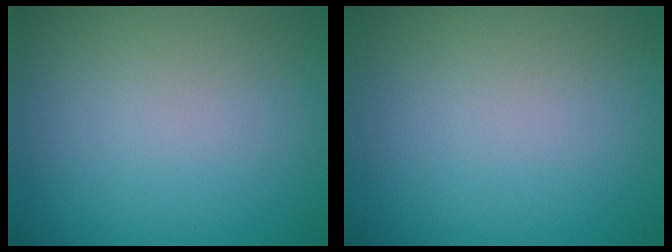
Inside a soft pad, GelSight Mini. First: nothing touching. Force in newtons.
{"total": 0.0}